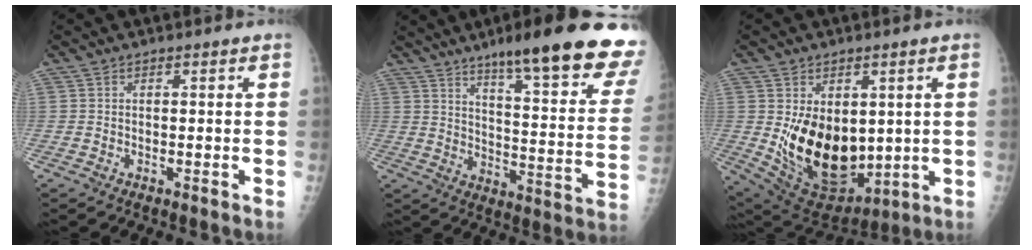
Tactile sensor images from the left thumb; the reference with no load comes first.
{"total": 25.5, "force": [17.5, 4.0, 18.2], "torque": [-0.224, -0.072, 0.237]}
{"total": 17.2, "force": [0.6, 11.4, 12.9], "torque": [-0.166, -0.034, 0.044]}